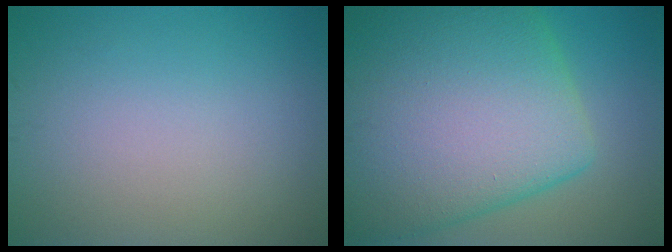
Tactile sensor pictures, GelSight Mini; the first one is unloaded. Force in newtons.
{"total": 16.5, "press": 16.5, "slide": 0.5}